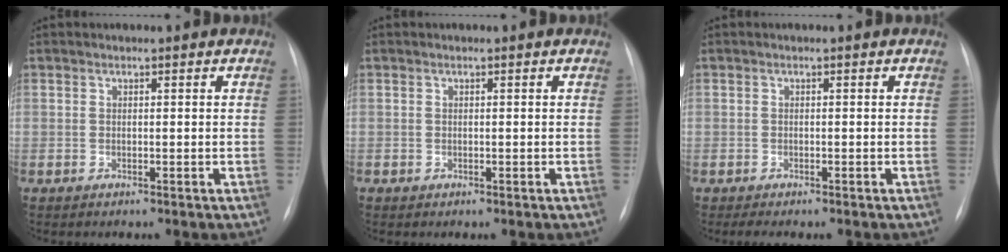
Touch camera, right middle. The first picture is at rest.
{"total": 0.0}
{"total": 1.7, "force": [-1.3, 0.6, 0.9], "torque": [-0.016, -0.003, -0.015]}